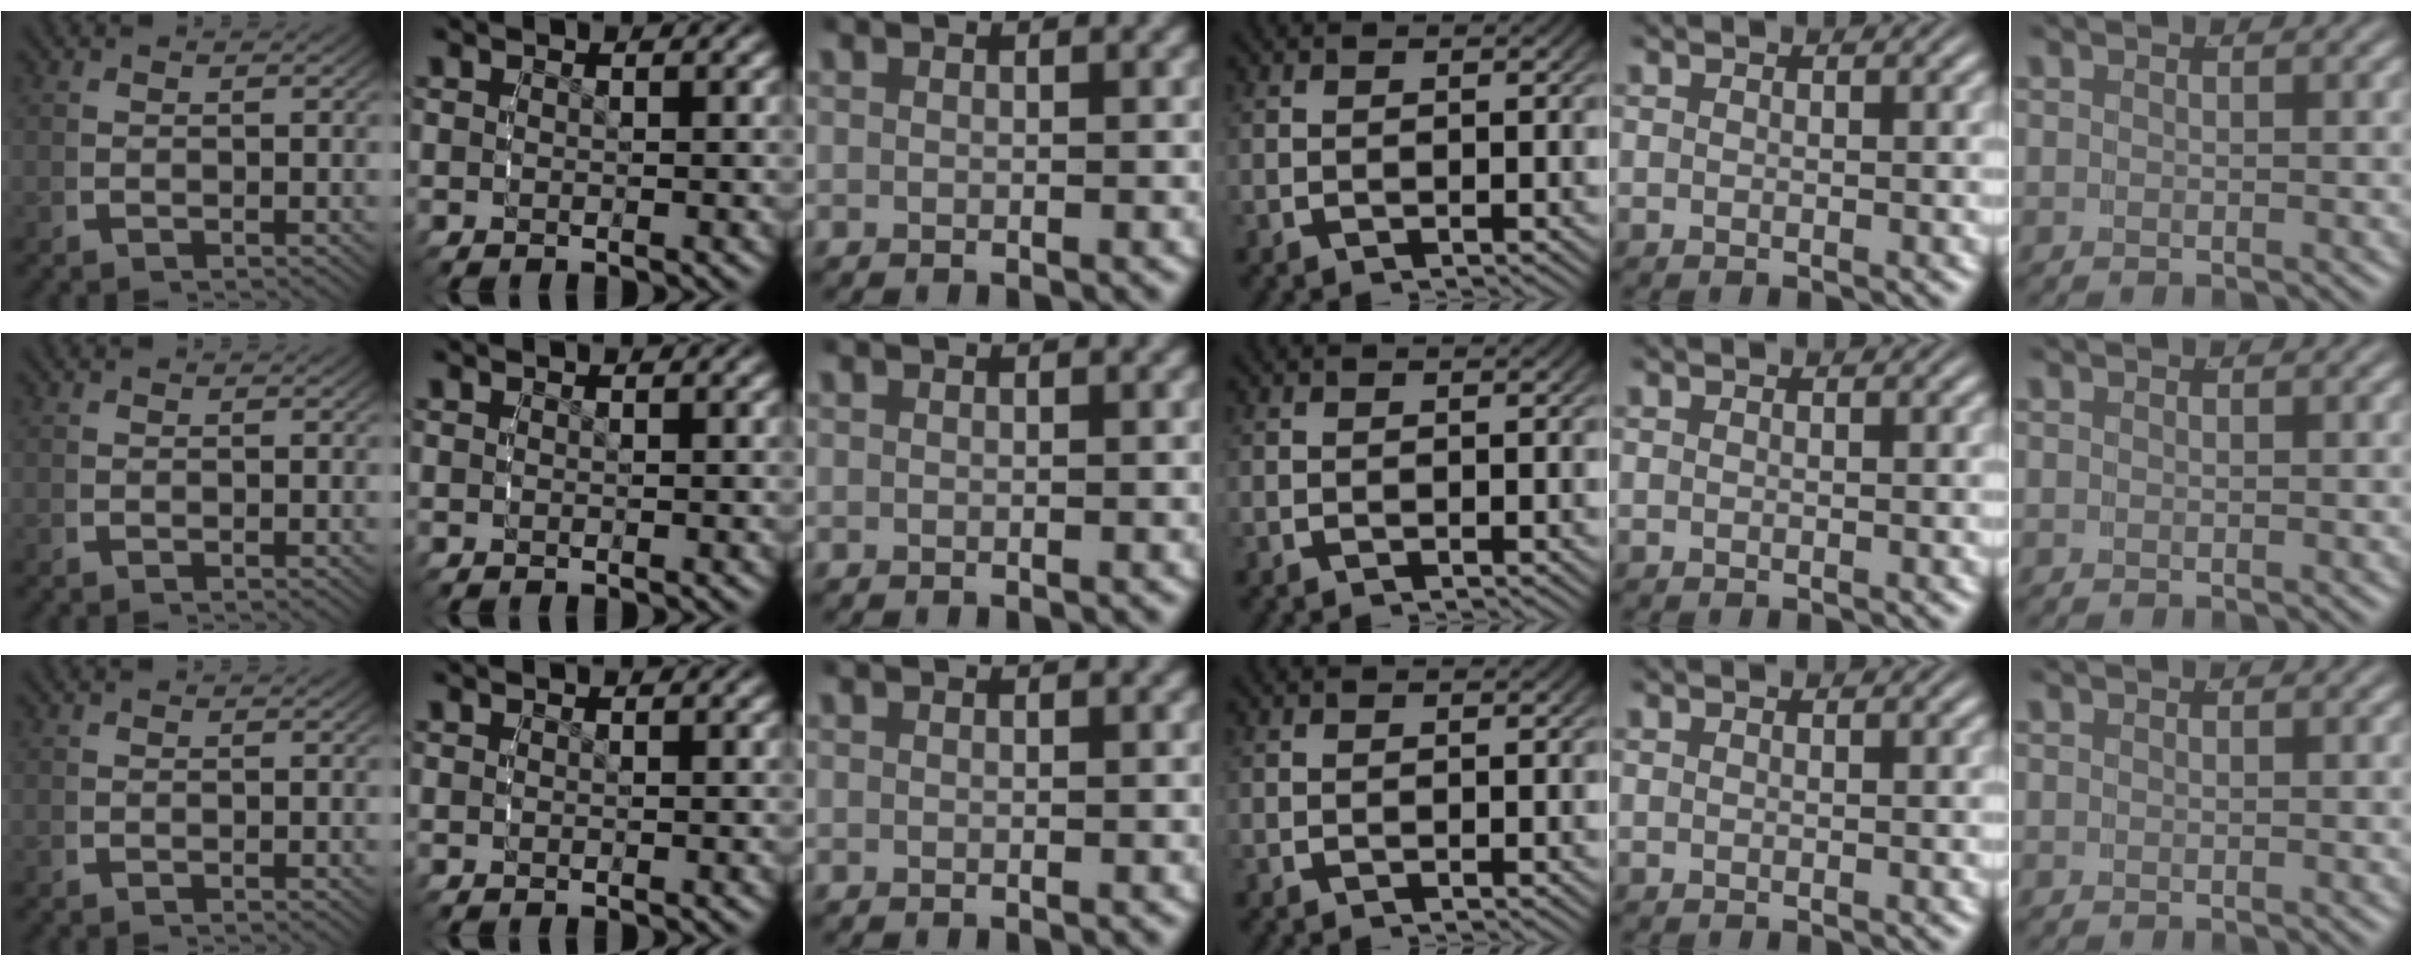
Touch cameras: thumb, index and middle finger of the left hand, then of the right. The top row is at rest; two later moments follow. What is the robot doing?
{"motion": "reach", "object": "toothpaste"}